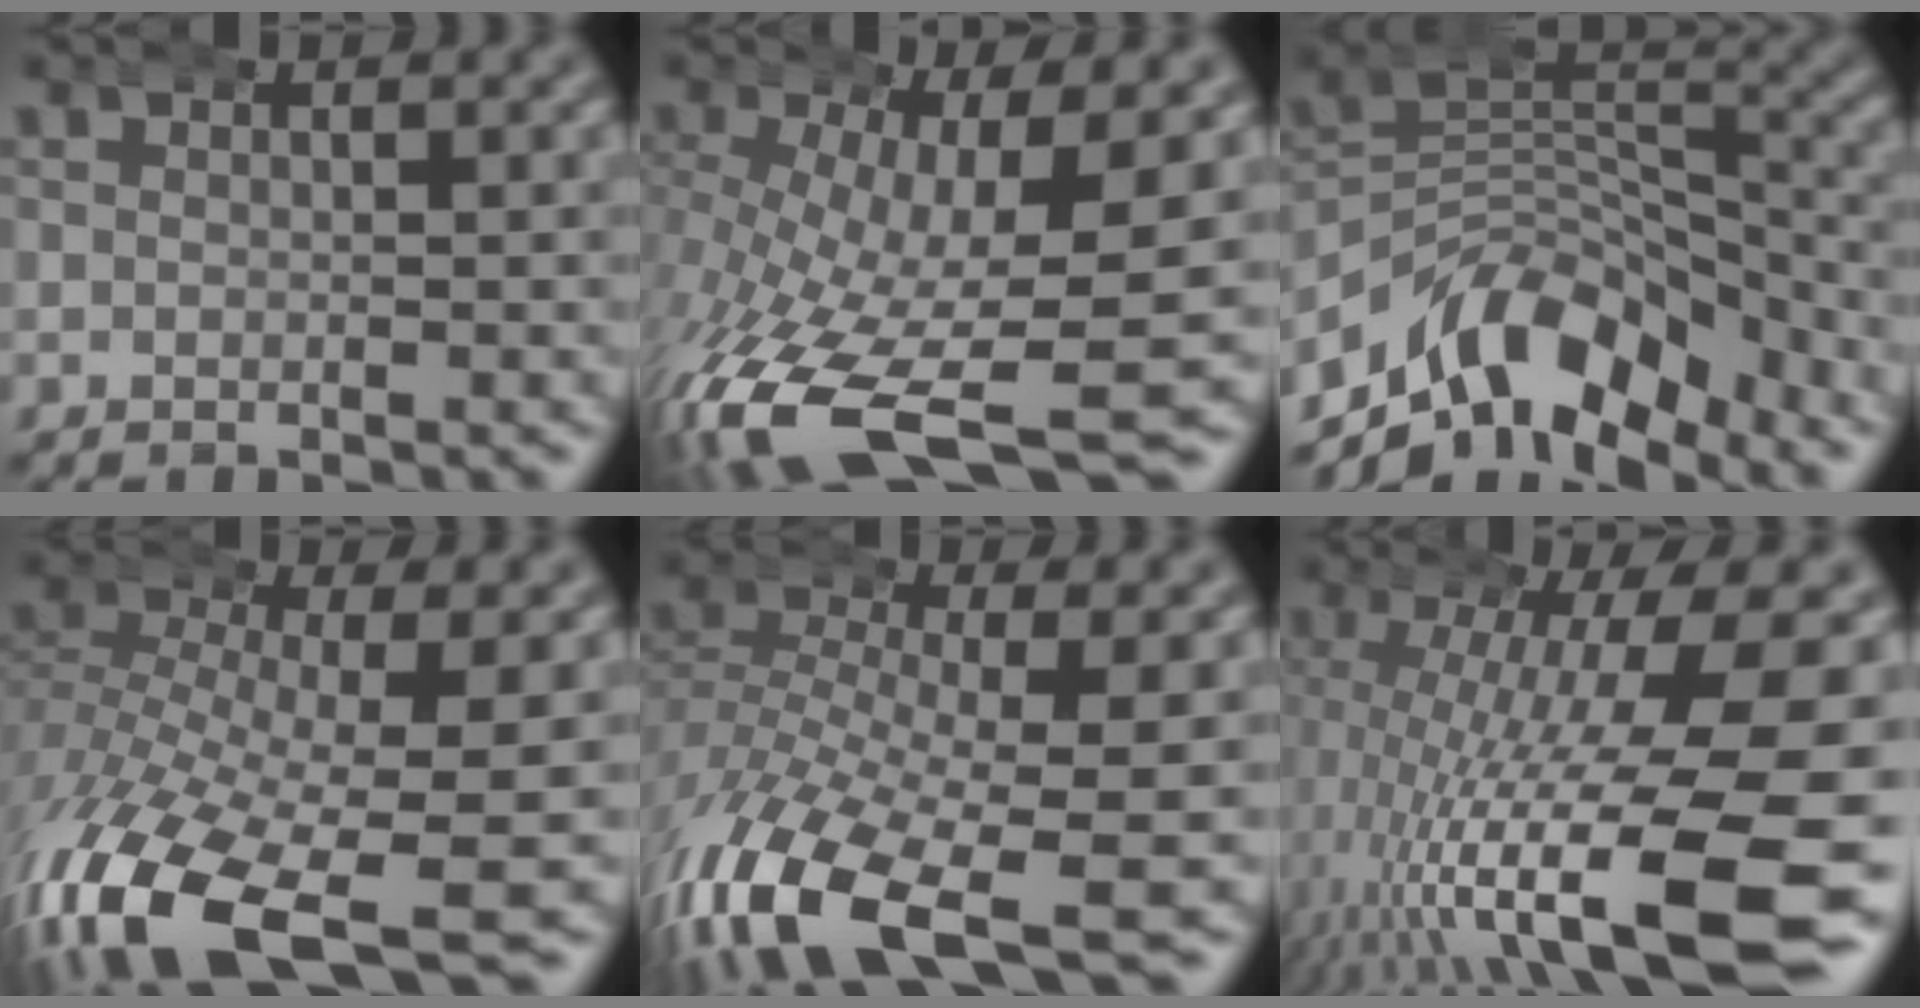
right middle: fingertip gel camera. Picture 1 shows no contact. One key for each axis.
{"total": 13.0, "fx": -6.6, "fy": 5.4, "fz": 9.8, "tx": -0.202, "ty": -0.071, "tz": -0.071}
{"total": 11.6, "fx": -4.7, "fy": 7.9, "fz": 7.1, "tx": -0.112, "ty": -0.026, "tz": -0.076}
{"total": 12.4, "fx": -7.3, "fy": 5.4, "fz": 8.5, "tx": -0.200, "ty": -0.071, "tz": -0.082}
{"total": 11.2, "fx": -6.4, "fy": 4.6, "fz": 7.9, "tx": -0.184, "ty": -0.058, "tz": -0.076}
{"total": 15.8, "fx": -4.4, "fy": 6.1, "fz": 13.9, "tx": -0.226, "ty": -0.042, "tz": -0.033}